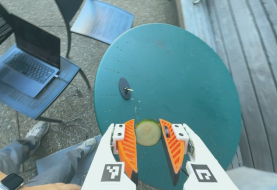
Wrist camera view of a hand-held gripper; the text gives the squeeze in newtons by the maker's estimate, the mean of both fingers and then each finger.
{"total": 11.8, "left": 12.0, "right": 11.6}